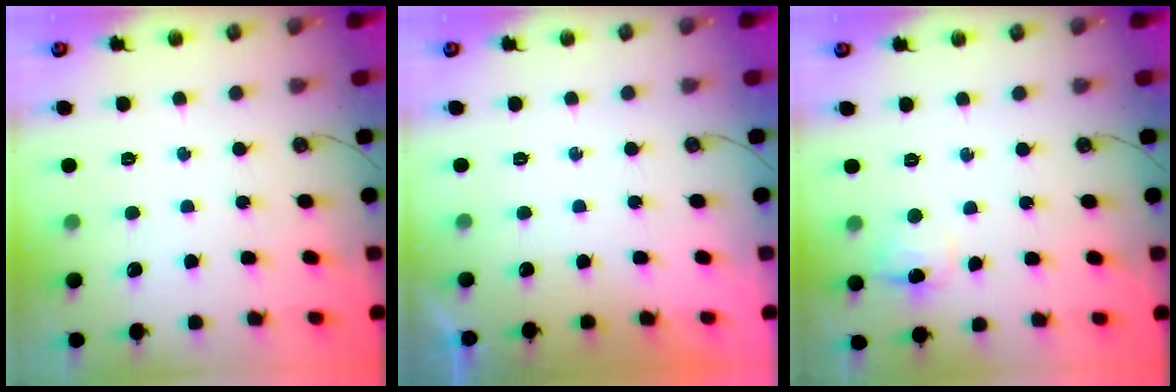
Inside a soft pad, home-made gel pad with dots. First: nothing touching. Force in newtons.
{"total": 0.0}
{"total": 6.1, "press": 6.1, "slide": 0.6}